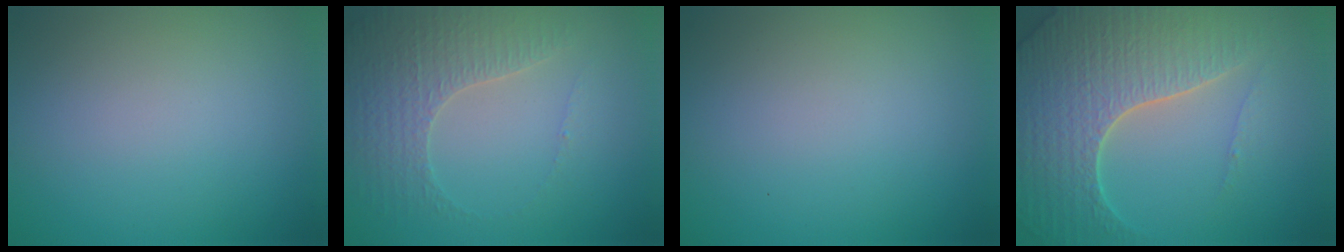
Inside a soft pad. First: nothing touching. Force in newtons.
{"total": 3.2, "press": 3.1, "slide": 0.8}
{"total": 0.0}
{"total": 7.1, "press": 6.9, "slide": 1.8}